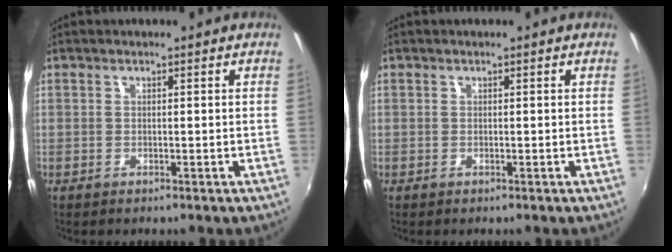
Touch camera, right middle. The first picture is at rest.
{"total": 0.0}